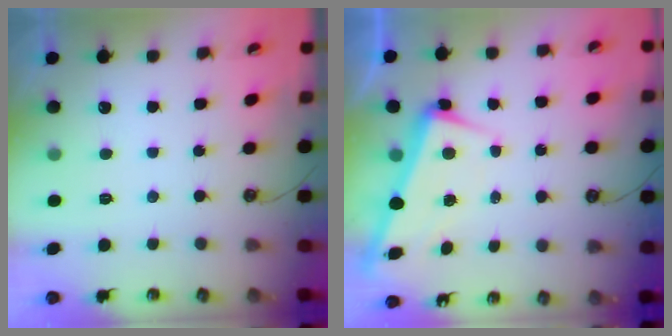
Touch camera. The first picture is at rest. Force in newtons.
{"total": 2.9, "press": 2.8, "slide": 0.9}